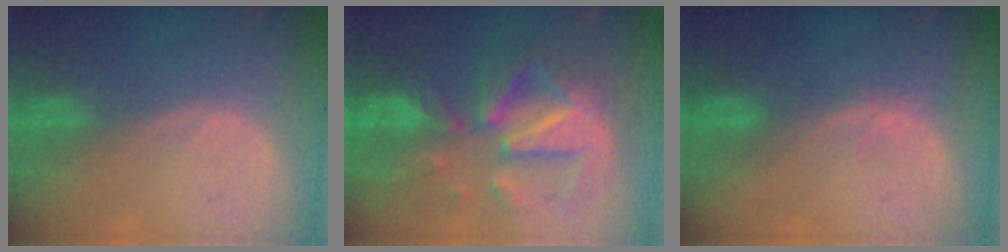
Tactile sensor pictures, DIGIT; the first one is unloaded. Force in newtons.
{"total": 12.4, "press": 12.4, "slide": 1.2}
{"total": 1.5, "press": 1.5, "slide": 0.2}